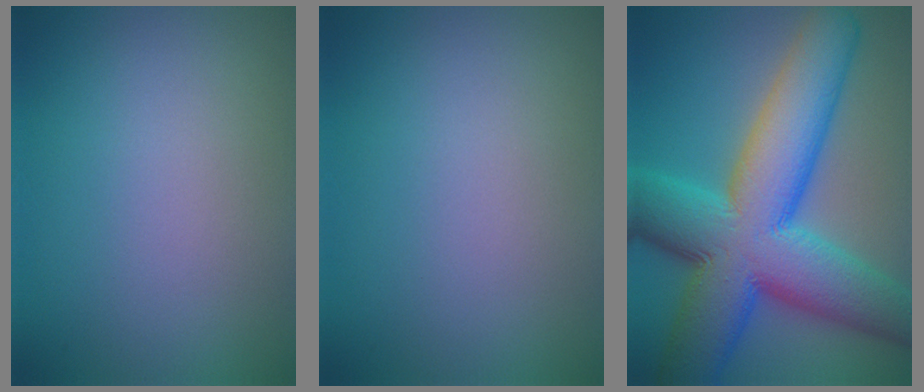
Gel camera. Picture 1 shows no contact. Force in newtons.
{"total": 0.0}
{"total": 15.1, "press": 15.1, "slide": 0.7}